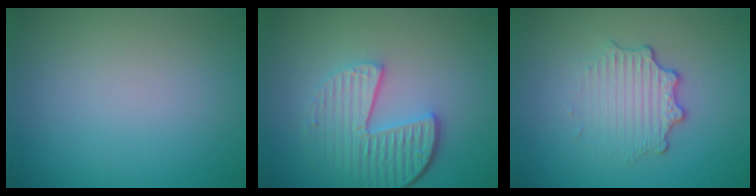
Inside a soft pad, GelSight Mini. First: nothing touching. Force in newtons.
{"total": 5.4, "press": 4.1, "slide": 3.5}
{"total": 3.4, "press": 2.7, "slide": 2.0}